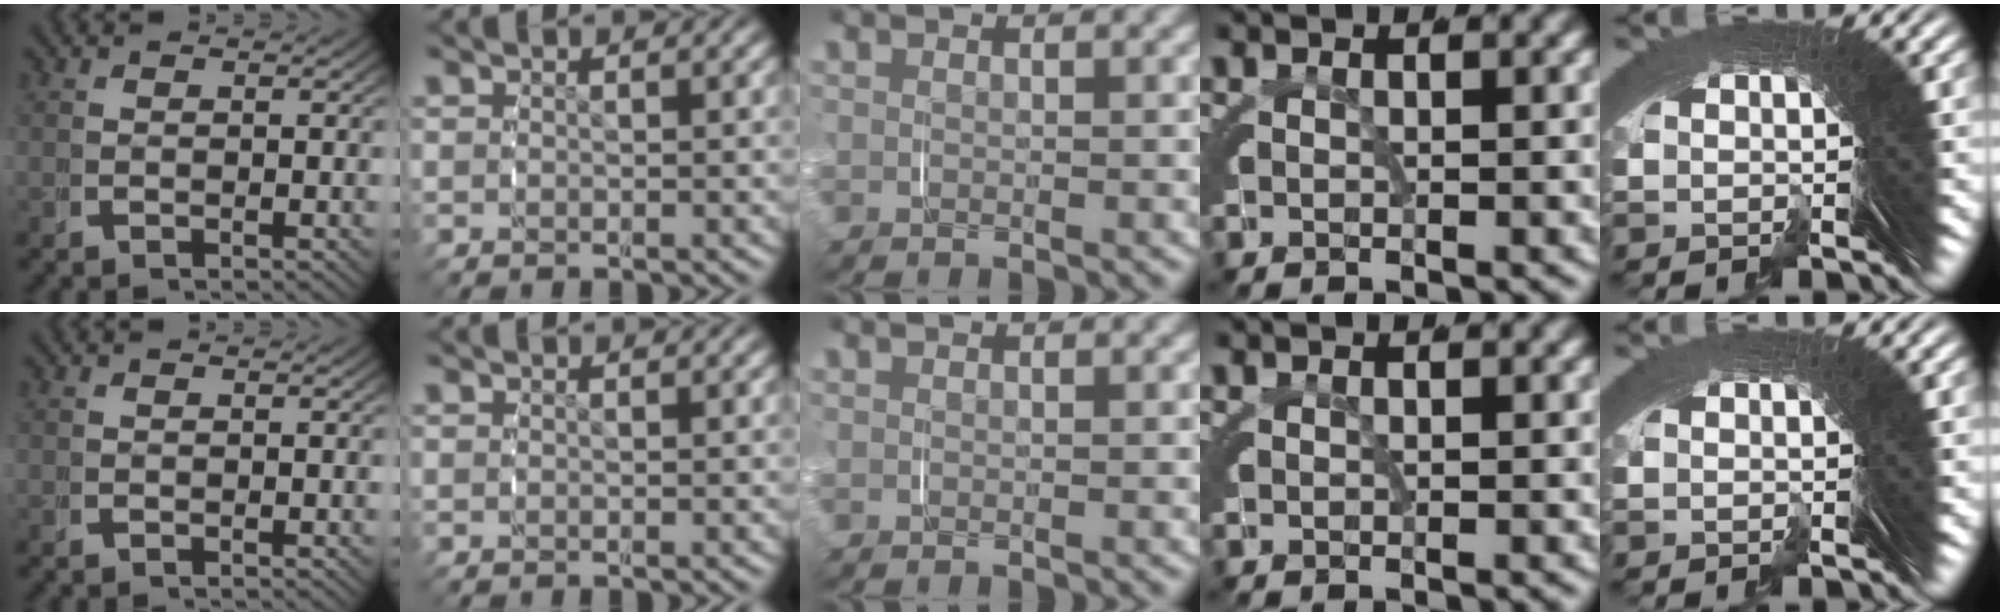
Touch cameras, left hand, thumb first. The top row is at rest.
{}